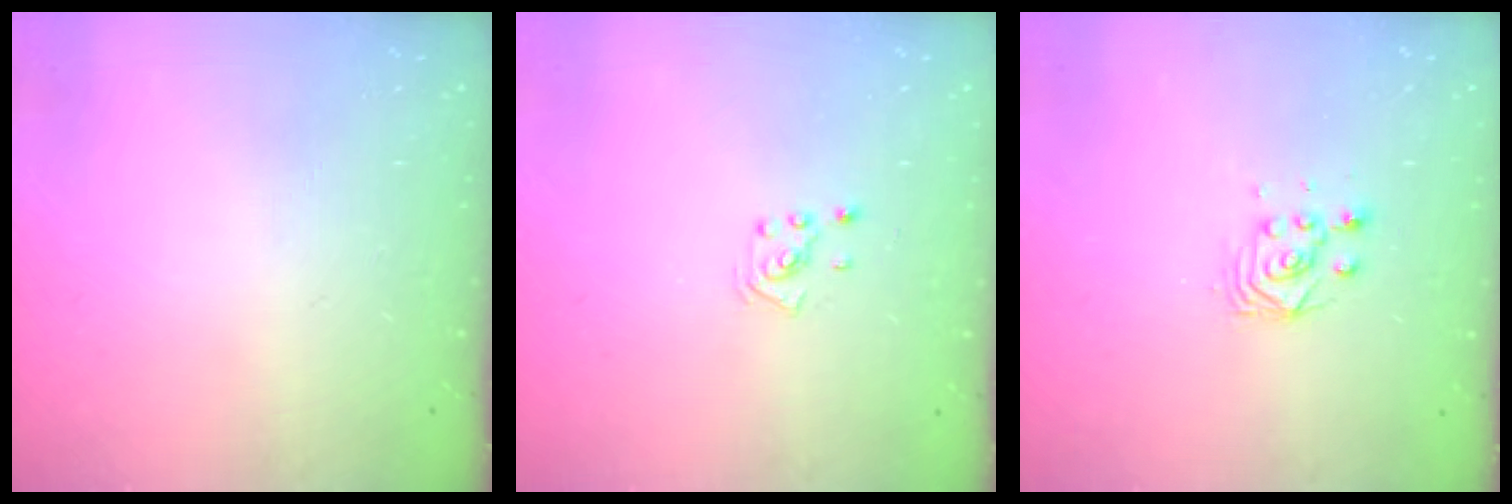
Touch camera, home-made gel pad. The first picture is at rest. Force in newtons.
{"total": 2.0, "press": 2.0, "slide": 0.6}
{"total": 2.8, "press": 2.5, "slide": 1.3}